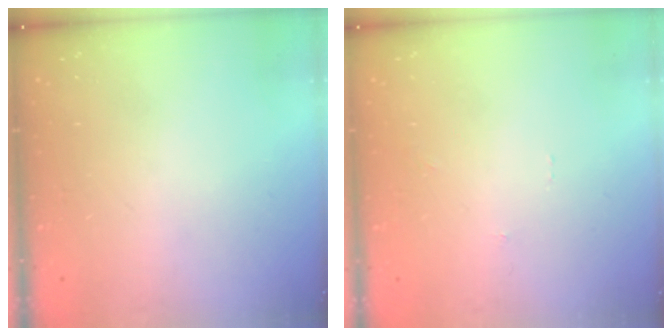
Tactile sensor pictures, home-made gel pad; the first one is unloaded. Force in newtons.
{"total": 0.0}